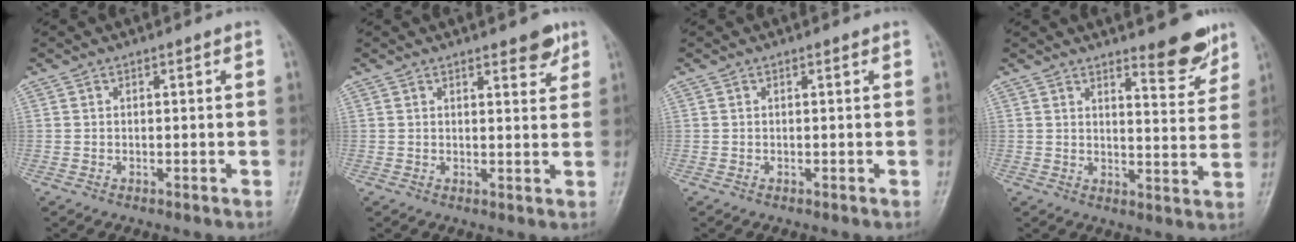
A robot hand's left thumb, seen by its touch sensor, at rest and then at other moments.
{"total": 3.9, "force": [2.7, 1.4, 2.5], "torque": [-0.018, -0.015, 0.033]}
{"total": 0.0}
{"total": 7.0, "force": [5.4, 1.7, 4.1], "torque": [-0.037, -0.045, 0.077]}